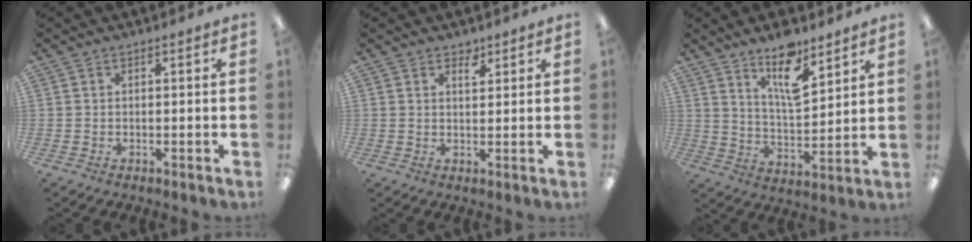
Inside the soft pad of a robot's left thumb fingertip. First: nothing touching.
{"total": 2.7, "force": [2.2, 1.2, 1.0], "torque": [0.000, -0.016, 0.035]}
{"total": 12.6, "force": [8.9, 4.5, 7.7], "torque": [-0.113, -0.054, 0.152]}